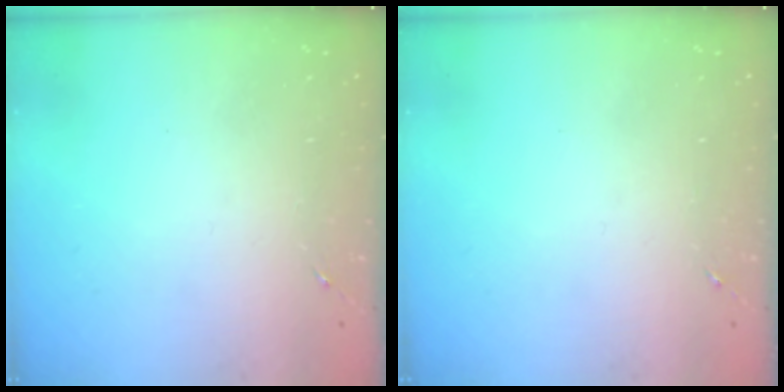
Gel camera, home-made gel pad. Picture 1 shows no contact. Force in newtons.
{"total": 0.0}